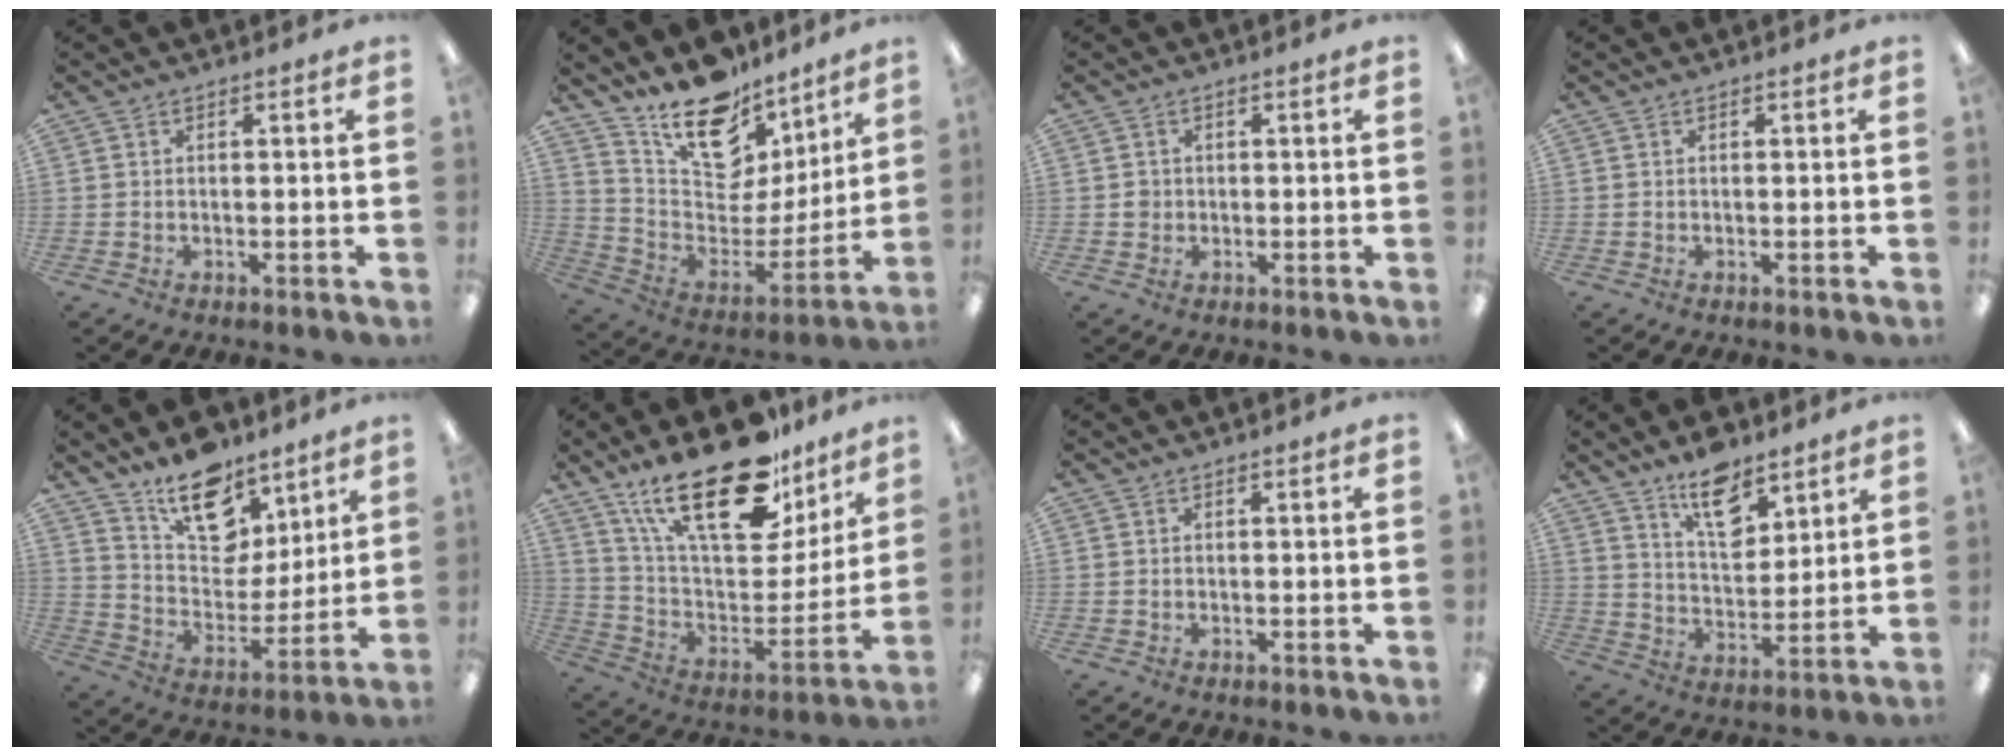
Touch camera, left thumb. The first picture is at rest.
{"total": 18.9, "force": [14.2, 10.0, 7.6], "torque": [-0.131, -0.107, 0.256]}
{"total": 1.8, "force": [0.0, 1.8, 0.4], "torque": [-0.001, 0.003, -0.004]}
{"total": 0.0}
{"total": 16.7, "force": [12.0, 9.5, 6.7], "torque": [-0.098, -0.083, 0.218]}
{"total": 28.1, "force": [18.5, 12.0, 17.3], "torque": [-0.279, -0.112, 0.318]}
{"total": 0.0}
{"total": 12.0, "force": [8.6, 6.0, 5.8], "torque": [-0.083, -0.047, 0.154]}